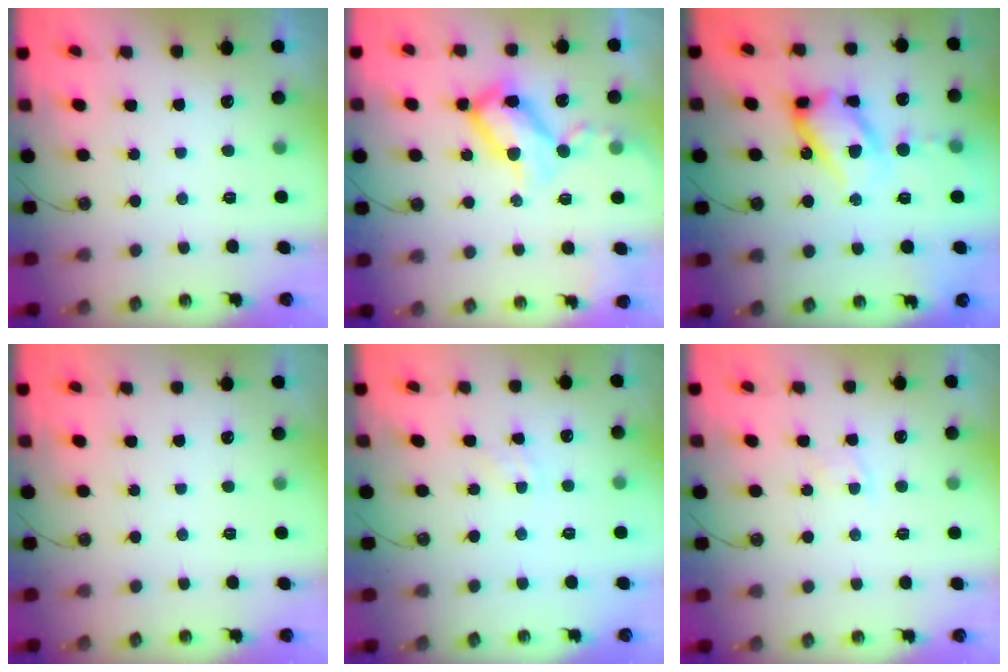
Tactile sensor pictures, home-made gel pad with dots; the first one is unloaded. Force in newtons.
{"total": 17.5, "press": 17.4, "slide": 1.5}
{"total": 17.7, "press": 17.6, "slide": 1.9}
{"total": 0.0}
{"total": 1.1, "press": 1.1, "slide": 0.2}
{"total": 2.8, "press": 2.8, "slide": 0.4}